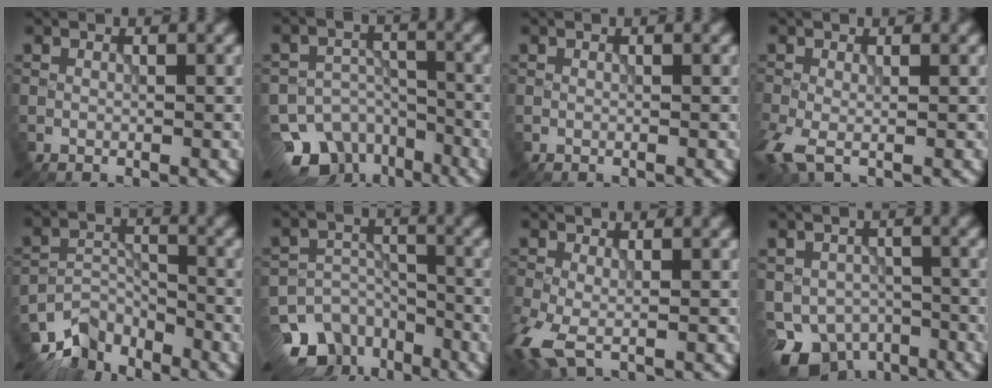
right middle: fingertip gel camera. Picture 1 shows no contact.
{"total": 8.4, "force": [-5.7, 5.7, 2.4], "torque": [-0.021, -0.012, -0.084]}
{"total": 0.0}
{"total": 3.1, "force": [-1.1, 1.4, 2.5], "torque": [-0.071, -0.010, -0.024]}
{"total": 5.2, "force": [-4.6, 2.2, 1.1], "torque": [-0.013, -0.012, -0.093]}
{"total": 8.7, "force": [-6.1, 5.7, 2.4], "torque": [-0.027, -0.008, -0.096]}
{"total": 4.4, "force": [-1.4, 2.3, 3.5], "torque": [-0.100, -0.014, -0.030]}
{"total": 6.8, "force": [-3.8, 4.8, 2.8], "torque": [-0.046, -0.026, -0.061]}